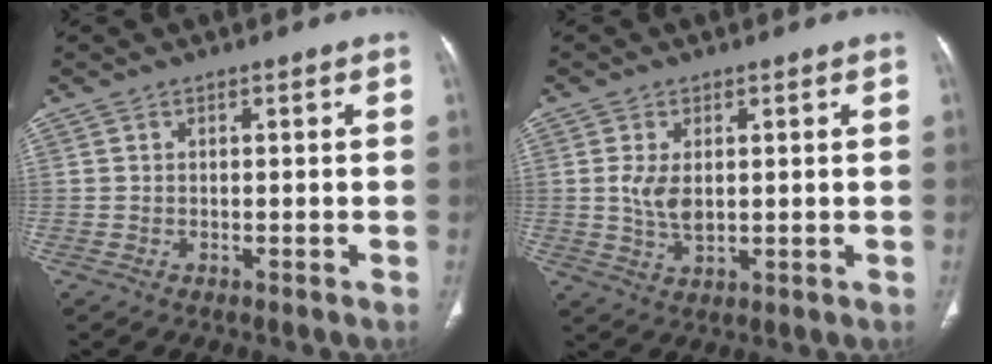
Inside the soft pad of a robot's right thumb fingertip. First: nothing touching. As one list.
[{"total": 4.9, "force": [0.7, 2.7, 4.1], "torque": [-0.082, -0.010, 0.018]}]